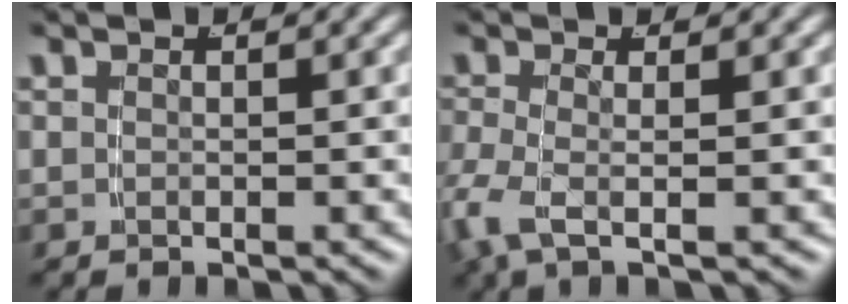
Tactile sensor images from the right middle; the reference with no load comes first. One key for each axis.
{"total": 2.4, "fx": -0.8, "fy": 0.8, "fz": 2.2, "tx": -0.072, "ty": -0.018, "tz": -0.006}